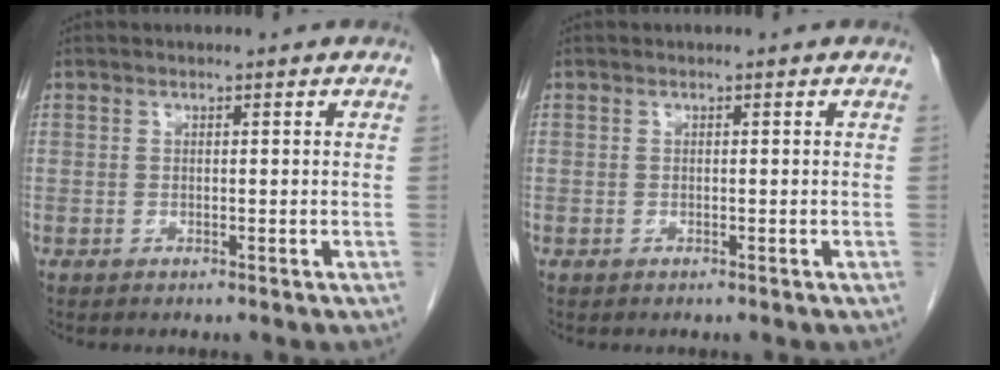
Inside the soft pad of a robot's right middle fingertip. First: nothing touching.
{"total": 0.0}